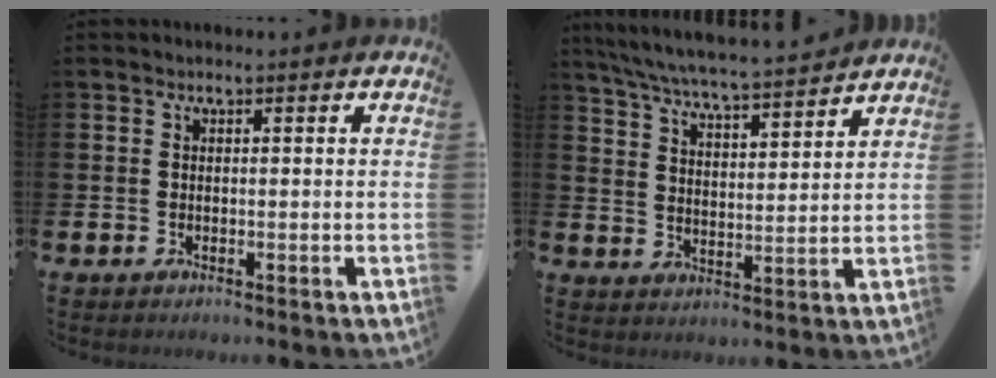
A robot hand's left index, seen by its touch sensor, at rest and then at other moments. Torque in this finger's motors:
{"motor_torque": [0.97, -1.16, 0.67, 0.21]}